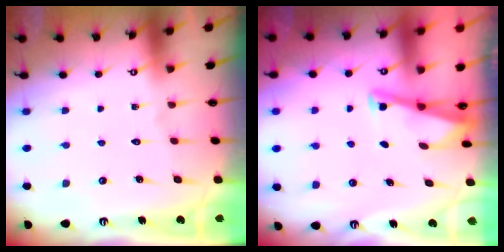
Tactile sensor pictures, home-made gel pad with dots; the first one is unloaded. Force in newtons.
{"total": 3.0, "press": 3.0, "slide": 0.3}